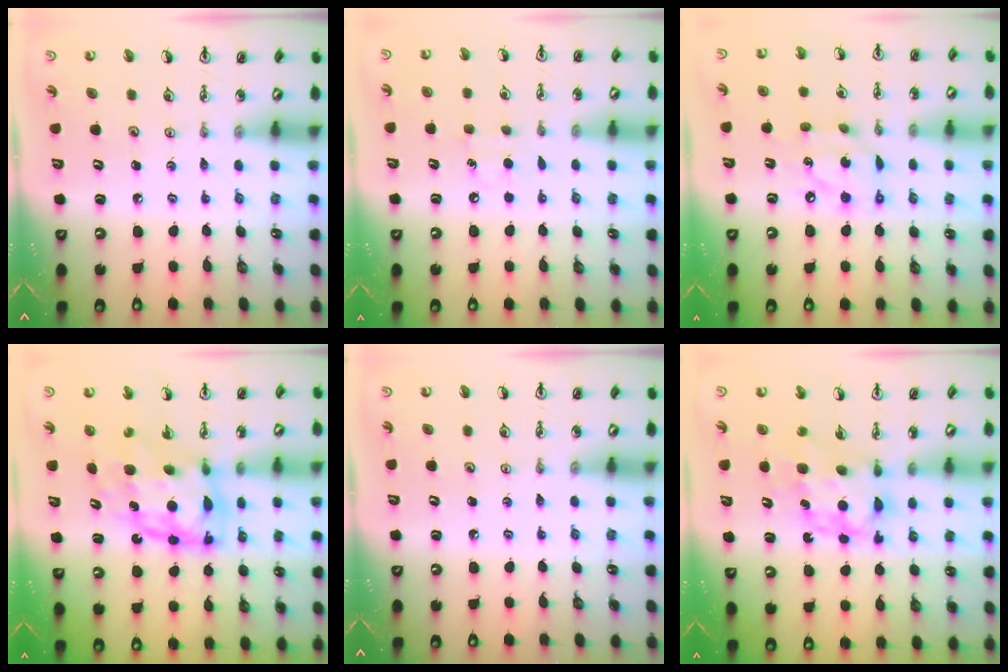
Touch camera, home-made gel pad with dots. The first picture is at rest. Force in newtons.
{"total": 7.5, "press": 7.4, "slide": 0.7}
{"total": 10.6, "press": 10.6, "slide": 0.6}
{"total": 10.8, "press": 10.8, "slide": 1.2}
{"total": 0.0}
{"total": 6.7, "press": 6.7, "slide": 0.6}